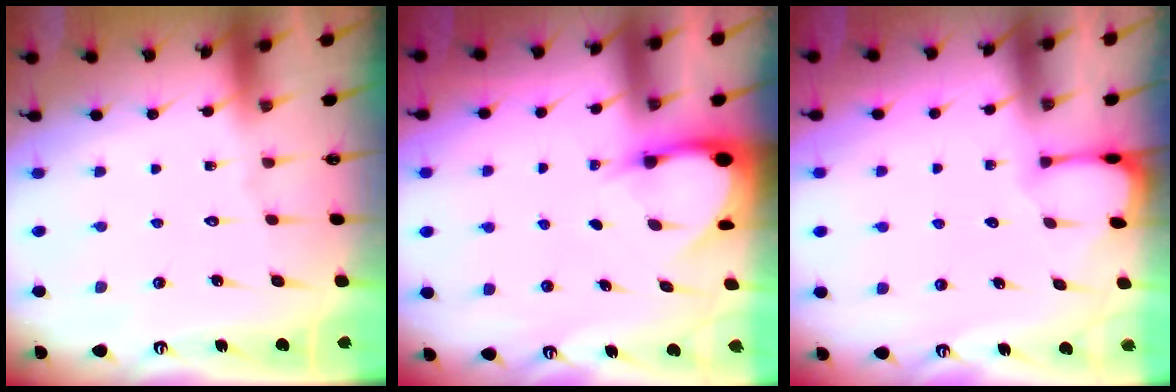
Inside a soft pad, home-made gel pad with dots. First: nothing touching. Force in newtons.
{"total": 3.6, "press": 3.6, "slide": 0.3}
{"total": 1.3, "press": 1.2, "slide": 0.2}